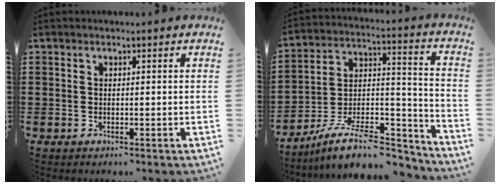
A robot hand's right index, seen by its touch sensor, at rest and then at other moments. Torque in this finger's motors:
{"motor_torque": [-0.92, -0.43, -1.05, -0.21]}